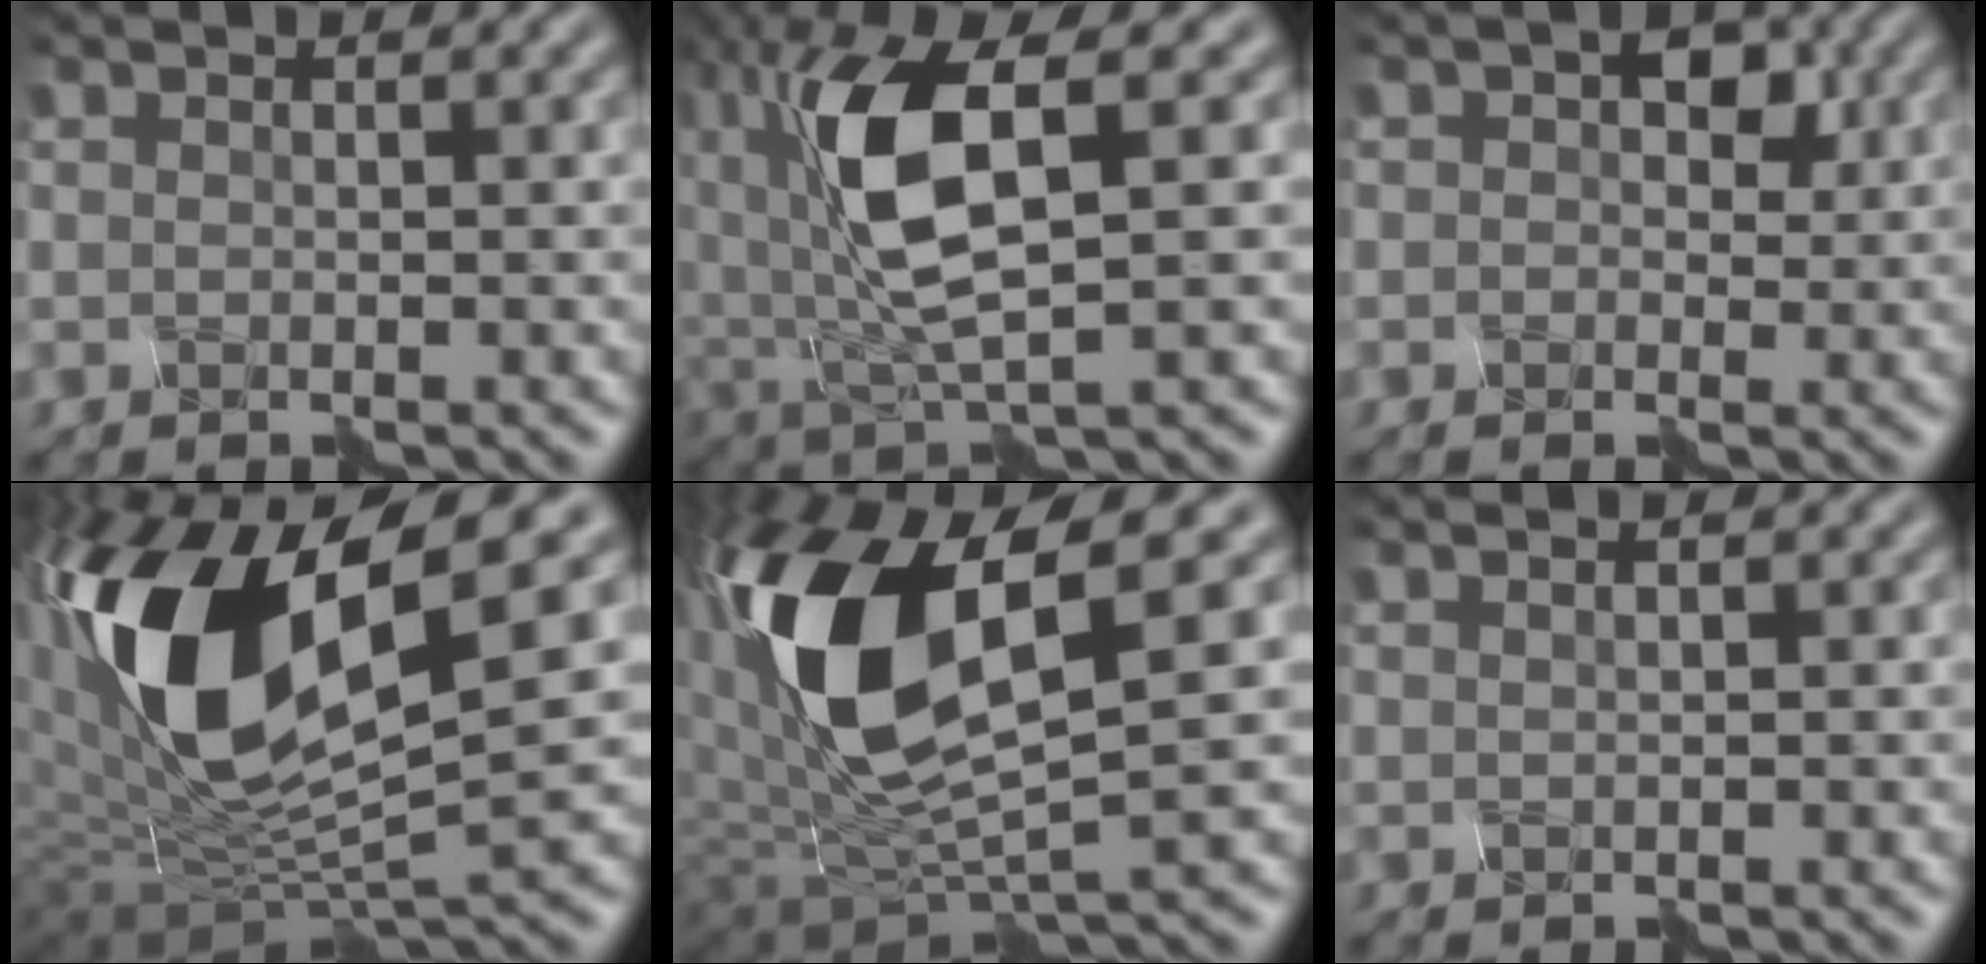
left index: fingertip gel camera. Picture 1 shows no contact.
{"total": 8.8, "force": [1.4, 3.3, 8.0], "torque": [-0.174, 0.004, 0.026]}
{"total": 3.4, "force": [0.1, 2.5, 2.3], "torque": [-0.030, 0.000, -0.004]}
{"total": 15.6, "force": [3.1, 6.9, 13.6], "torque": [-0.278, 0.000, 0.045]}
{"total": 12.6, "force": [2.3, 4.9, 11.3], "torque": [-0.239, 0.001, 0.040]}
{"total": 0.8, "force": [0.7, -0.2, 0.4], "torque": [-0.009, 0.003, 0.009]}